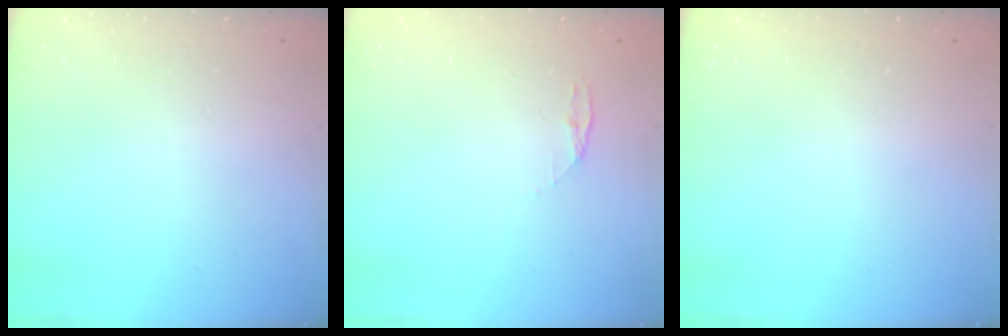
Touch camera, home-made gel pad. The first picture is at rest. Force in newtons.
{"total": 3.8, "press": 3.7, "slide": 0.4}
{"total": 0.0}